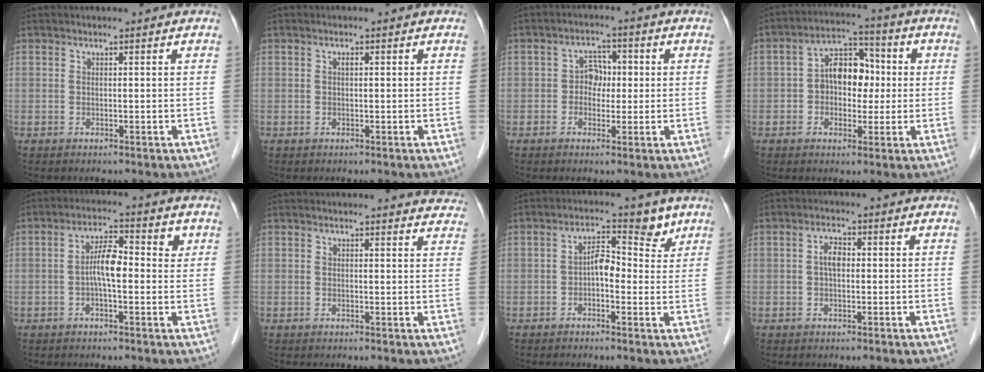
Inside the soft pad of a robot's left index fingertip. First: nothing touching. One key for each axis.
{"total": 0.5, "fx": 0.1, "fy": 0.1, "fz": 0.5, "tx": -0.012, "ty": 0.001, "tz": 0.002}
{"total": 3.9, "fx": -0.1, "fy": 3.0, "fz": 2.5, "tx": -0.035, "ty": 0.015, "tz": -0.005}
{"total": 8.1, "fx": 0.1, "fy": 5.4, "fz": 6.1, "tx": -0.102, "ty": 0.036, "tz": 0.000}
{"total": 5.7, "fx": 0.3, "fy": 1.9, "fz": 5.4, "tx": -0.098, "ty": 0.023, "tz": -0.001}
{"total": 8.1, "fx": 7.8, "fy": 1.6, "fz": 1.1, "tx": 0.016, "ty": -0.007, "tz": 0.055}
{"total": 4.8, "fx": 1.3, "fy": 2.7, "fz": 3.8, "tx": -0.059, "ty": 0.025, "tz": 0.016}
{"total": 2.5, "fx": 0.1, "fy": 1.3, "fz": 2.1, "tx": -0.043, "ty": 0.011, "tz": 0.001}